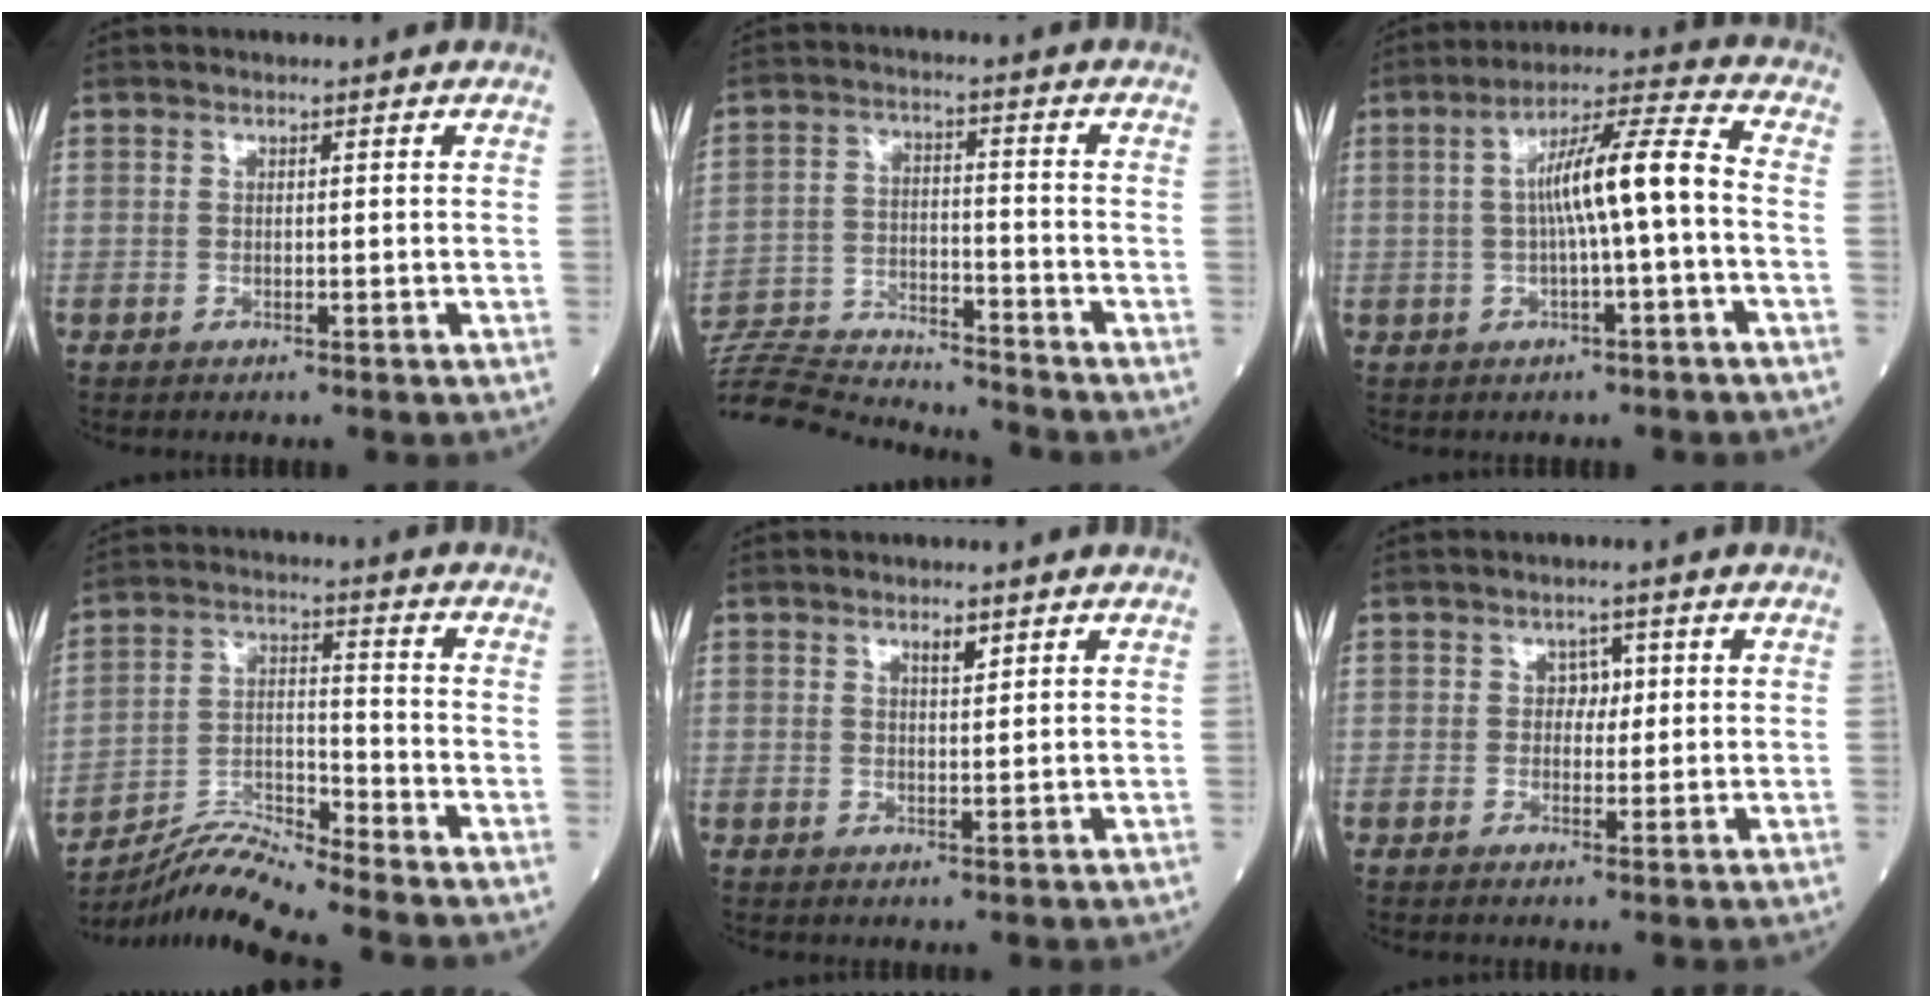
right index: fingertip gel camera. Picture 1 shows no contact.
{"total": 16.5, "force": [-16.2, 0.5, 3.3], "torque": [-0.066, 0.007, -0.263]}
{"total": 9.8, "force": [-0.4, 0.4, 9.7], "torque": [-0.166, 0.026, -0.012]}
{"total": 8.3, "force": [-7.8, -2.0, 1.7], "torque": [-0.042, 0.007, -0.145]}
{"total": 1.8, "force": [1.3, 0.5, 1.3], "torque": [-0.021, -0.002, 0.022]}
{"total": 2.2, "force": [0.5, 1.6, 1.4], "torque": [-0.012, 0.003, 0.004]}